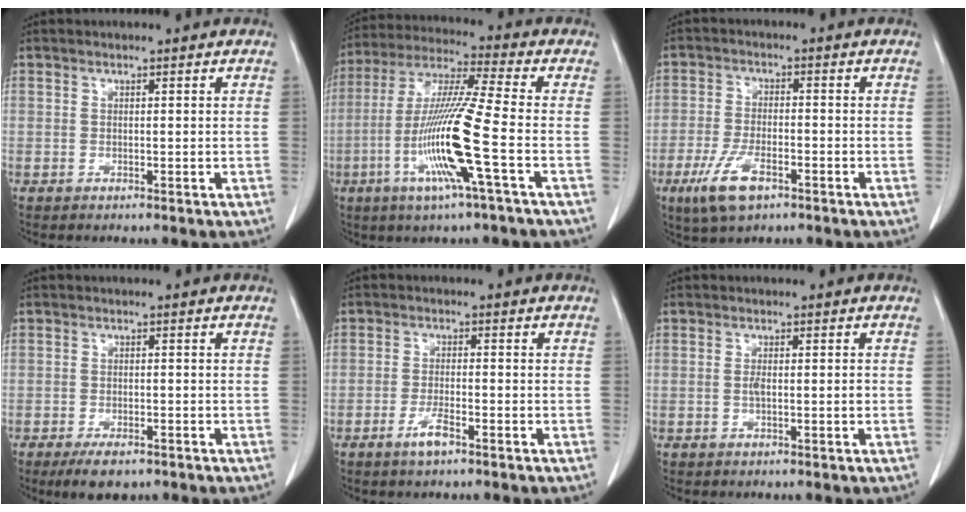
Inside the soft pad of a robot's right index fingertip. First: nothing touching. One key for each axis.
{"total": 14.9, "fx": -4.5, "fy": -1.0, "fz": 14.2, "tx": -0.289, "ty": -0.014, "tz": -0.094}
{"total": 7.4, "fx": -4.1, "fy": 2.6, "fz": 5.6, "tx": -0.119, "ty": -0.011, "tz": -0.070}
{"total": 4.5, "fx": -3.1, "fy": 1.7, "fz": 2.8, "tx": -0.047, "ty": -0.005, "tz": -0.046}
{"total": 3.3, "fx": -2.1, "fy": 0.6, "fz": 2.6, "tx": -0.051, "ty": -0.001, "tz": -0.038}
{"total": 1.8, "fx": -0.3, "fy": 0.4, "fz": 1.7, "tx": -0.033, "ty": -0.001, "tz": -0.004}